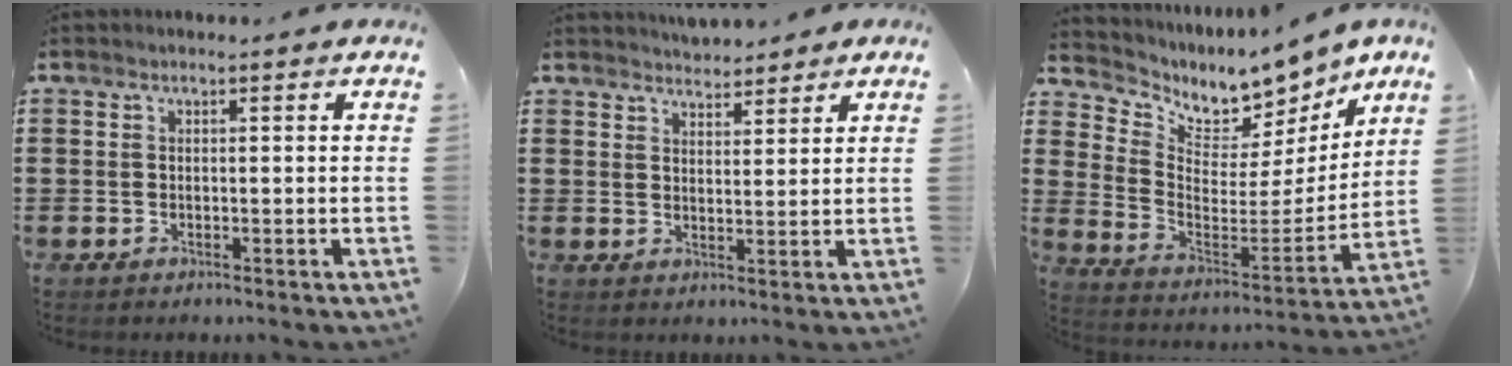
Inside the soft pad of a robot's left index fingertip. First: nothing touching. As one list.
[{"total": 3.2, "force": [3.2, 0.5, 0.0], "torque": [-0.008, -0.005, 0.061]}, {"total": 6.7, "force": [6.0, 2.9, 0.7], "torque": [-0.038, -0.062, 0.102]}]